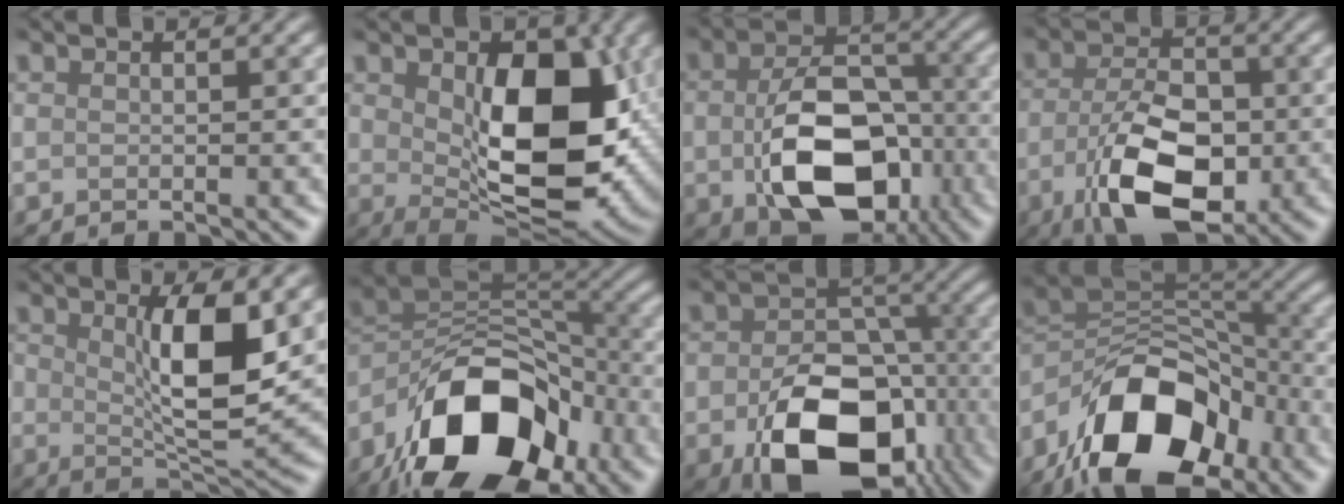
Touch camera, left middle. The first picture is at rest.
{"total": 11.1, "force": [0.8, 6.1, 9.3], "torque": [-0.134, -0.006, 0.028]}
{"total": 10.8, "force": [-3.0, 7.1, 7.6], "torque": [-0.152, -0.017, -0.036]}
{"total": 9.0, "force": [-4.0, 4.5, 6.7], "torque": [-0.136, -0.001, -0.069]}
{"total": 5.7, "force": [1.0, 1.3, 5.5], "torque": [-0.102, -0.003, 0.025]}
{"total": 14.6, "force": [-8.3, 8.4, 8.7], "torque": [-0.154, 0.012, -0.153]}
{"total": 14.0, "force": [-6.0, 9.0, 9.0], "torque": [-0.173, -0.046, -0.071]}
{"total": 13.2, "force": [-7.8, 7.4, 7.6], "torque": [-0.127, 0.020, -0.141]}